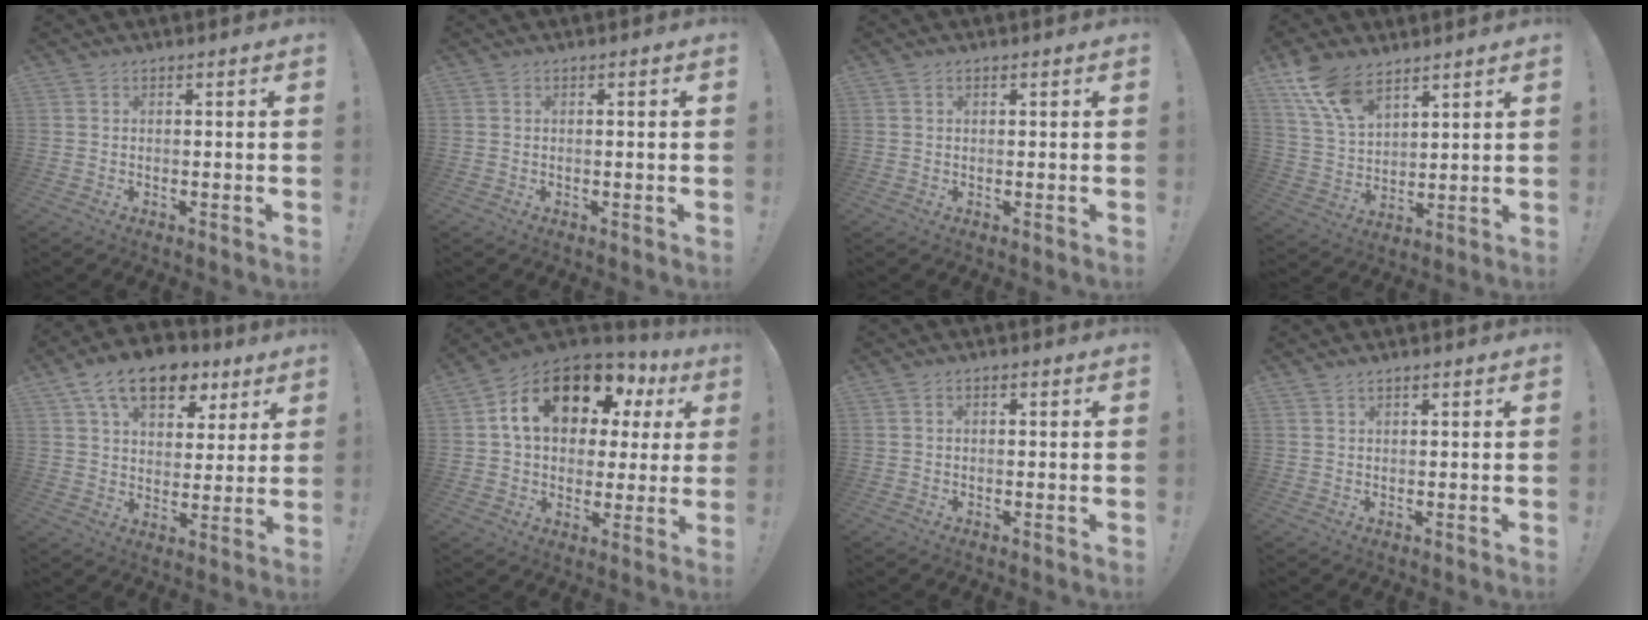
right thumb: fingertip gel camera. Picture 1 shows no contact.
{"total": 0.9, "force": [0.0, -0.4, 0.9], "torque": [-0.008, -0.004, -0.003]}
{"total": 0.6, "force": [0.4, 0.4, 0.2], "torque": [0.000, 0.001, 0.006]}
{"total": 12.6, "force": [8.9, 6.1, 6.4], "torque": [-0.129, -0.041, 0.174]}
{"total": 15.3, "force": [8.6, 9.2, 8.7], "torque": [-0.135, -0.041, 0.156]}
{"total": 18.2, "force": [8.4, 10.9, 12.0], "torque": [-0.195, -0.032, 0.151]}
{"total": 1.1, "force": [-0.1, 0.8, 0.7], "torque": [-0.010, 0.004, -0.004]}
{"total": 1.2, "force": [0.9, 0.5, 0.6], "torque": [-0.008, -0.002, 0.016]}